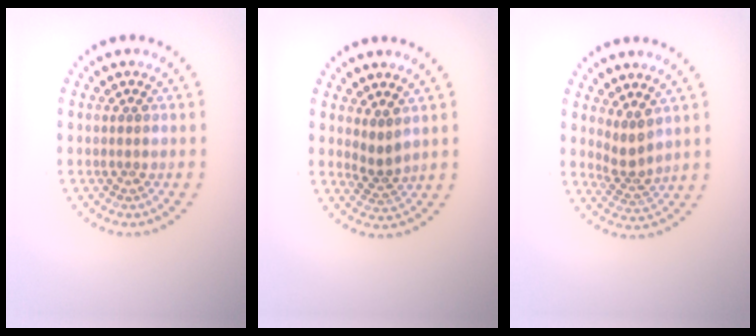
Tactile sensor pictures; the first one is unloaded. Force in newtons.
{"total": 1.9, "press": 1.3, "slide": 1.4}
{"total": 2.2, "press": 1.6, "slide": 1.5}